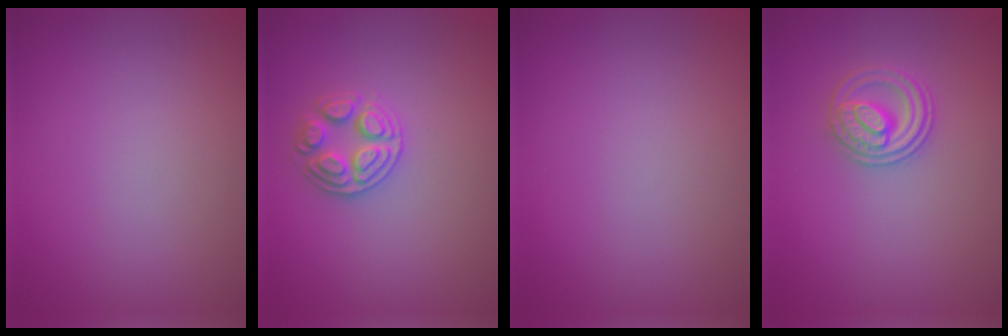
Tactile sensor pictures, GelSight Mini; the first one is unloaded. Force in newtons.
{"total": 2.6, "press": 2.6, "slide": 0.4}
{"total": 0.0}
{"total": 2.6, "press": 2.6, "slide": 0.5}